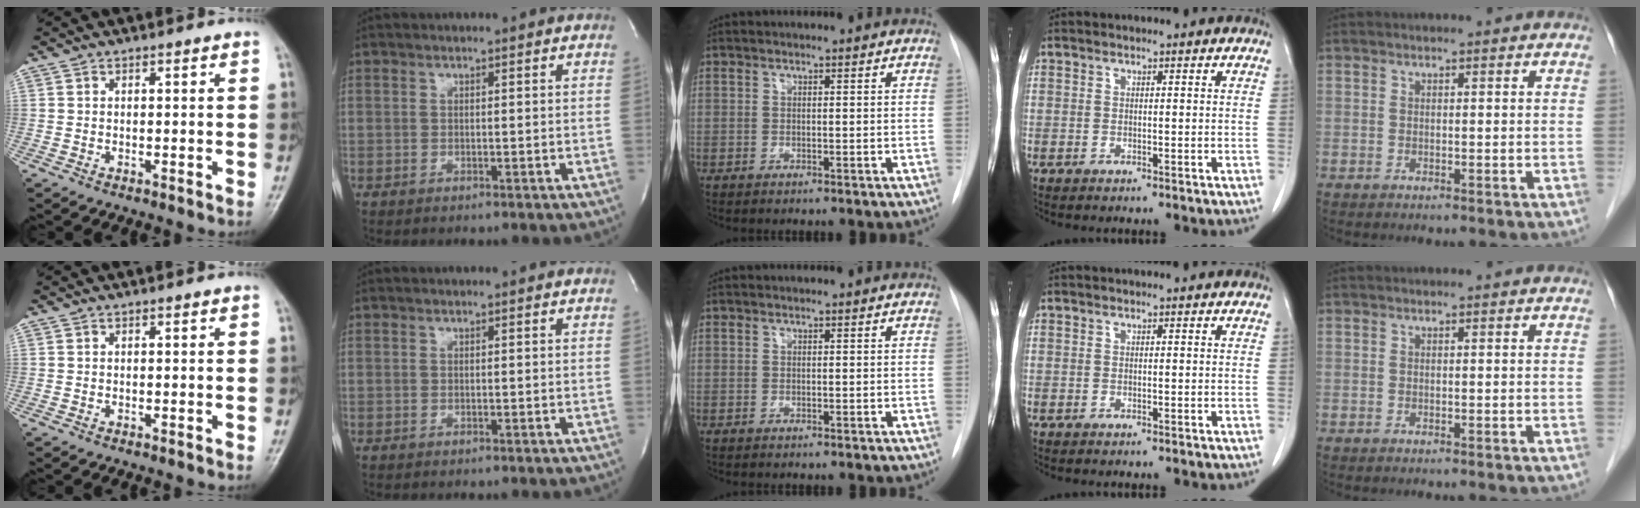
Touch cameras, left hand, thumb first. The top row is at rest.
{}